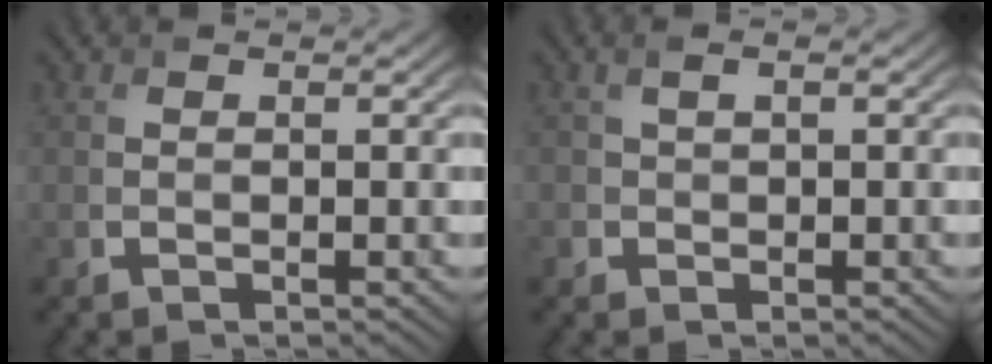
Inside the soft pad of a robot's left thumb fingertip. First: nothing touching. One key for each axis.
{"total": 0.8, "fx": 0.2, "fy": 0.7, "fz": 0.2, "tx": -0.003, "ty": 0.001, "tz": 0.003}